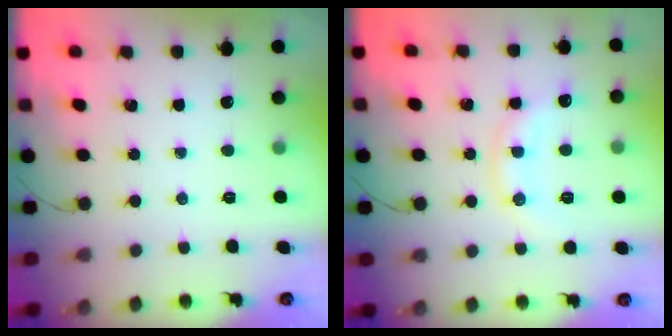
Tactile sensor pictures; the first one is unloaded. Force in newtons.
{"total": 10.8, "press": 10.8, "slide": 0.7}